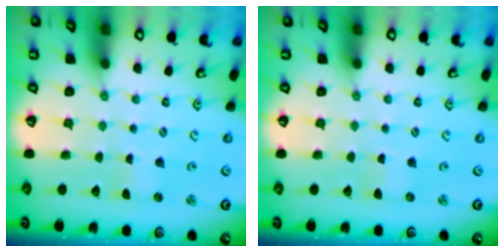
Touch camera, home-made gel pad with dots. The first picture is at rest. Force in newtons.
{"total": 0.0}